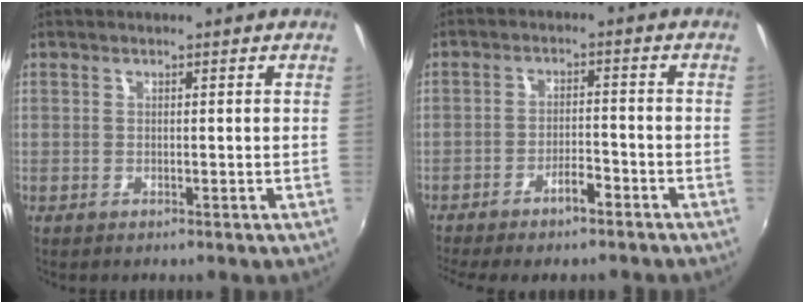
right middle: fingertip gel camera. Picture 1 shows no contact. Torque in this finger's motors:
{"motor_torque": [1.08, -1.06, 0.40, 0.10]}